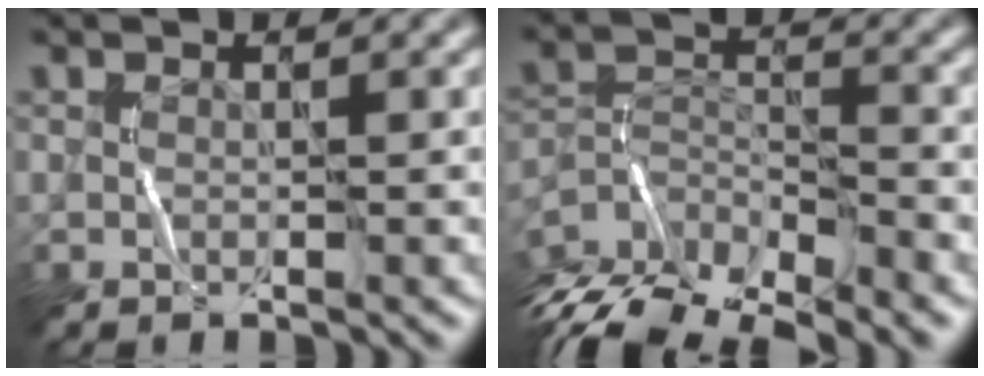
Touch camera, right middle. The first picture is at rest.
{"total": 9.6, "force": [-8.0, 2.8, 4.4], "torque": [-0.082, -0.014, -0.145]}